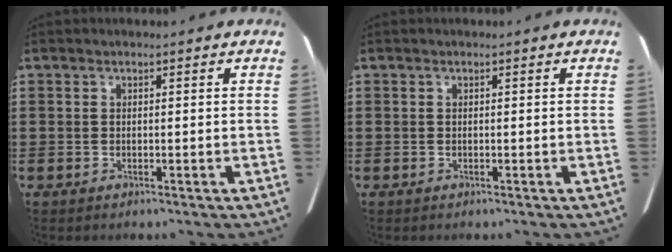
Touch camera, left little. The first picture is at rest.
{"total": 0.0}